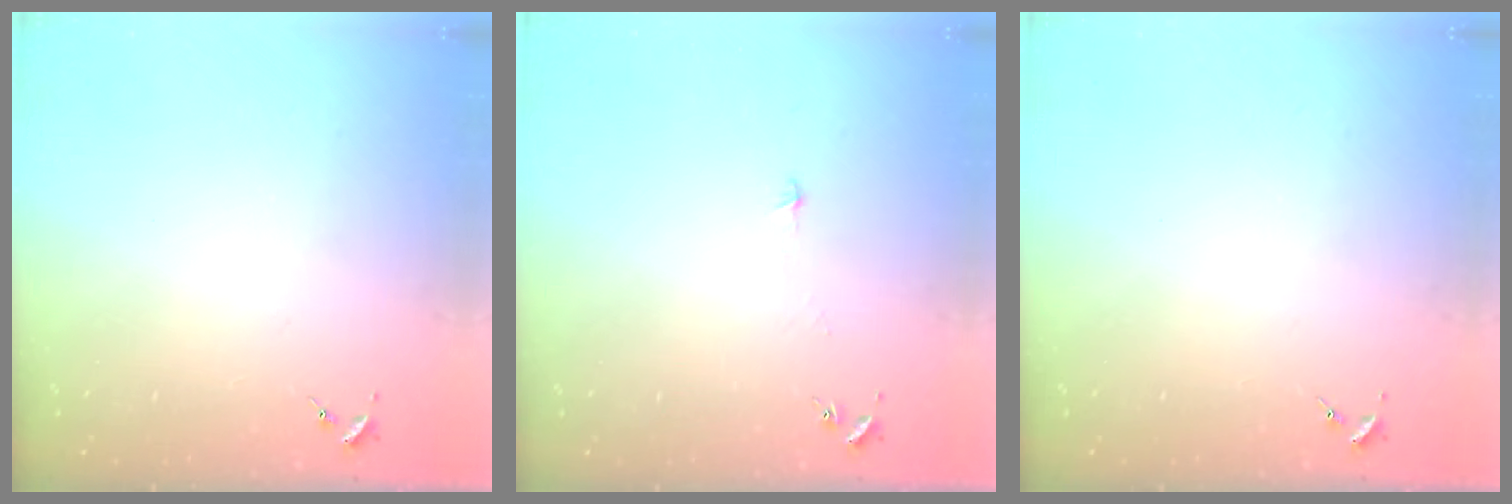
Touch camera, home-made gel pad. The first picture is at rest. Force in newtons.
{"total": 2.9, "press": 2.9, "slide": 0.3}
{"total": 0.0}